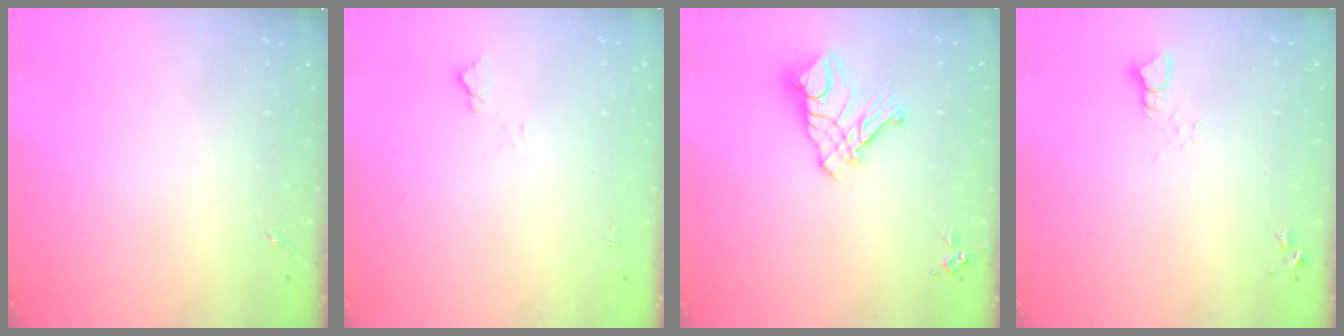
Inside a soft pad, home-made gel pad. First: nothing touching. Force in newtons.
{"total": 4.4, "press": 4.3, "slide": 0.6}
{"total": 12.0, "press": 11.9, "slide": 1.1}
{"total": 2.5, "press": 2.5, "slide": 0.1}